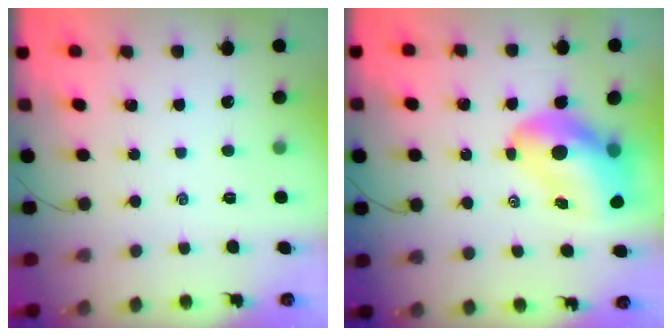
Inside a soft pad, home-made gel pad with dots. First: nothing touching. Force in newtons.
{"total": 12.7, "press": 12.1, "slide": 3.8}